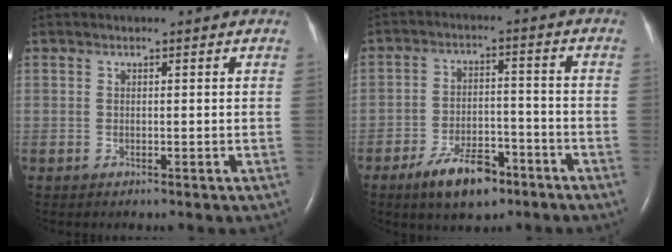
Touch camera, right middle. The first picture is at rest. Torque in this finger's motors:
{"motor_torque": [0.34, -0.22, 0.14, 0.05]}